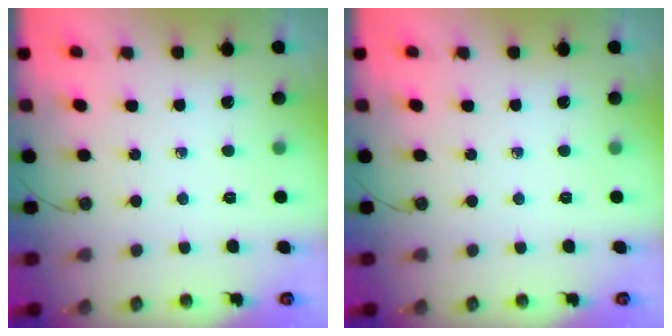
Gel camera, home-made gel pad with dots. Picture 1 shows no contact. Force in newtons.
{"total": 0.0}